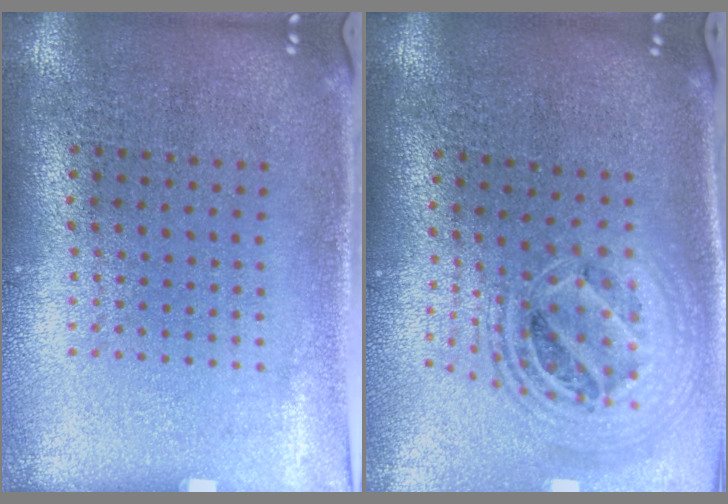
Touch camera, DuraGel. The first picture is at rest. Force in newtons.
{"total": 2.3, "press": 1.7, "slide": 1.4}